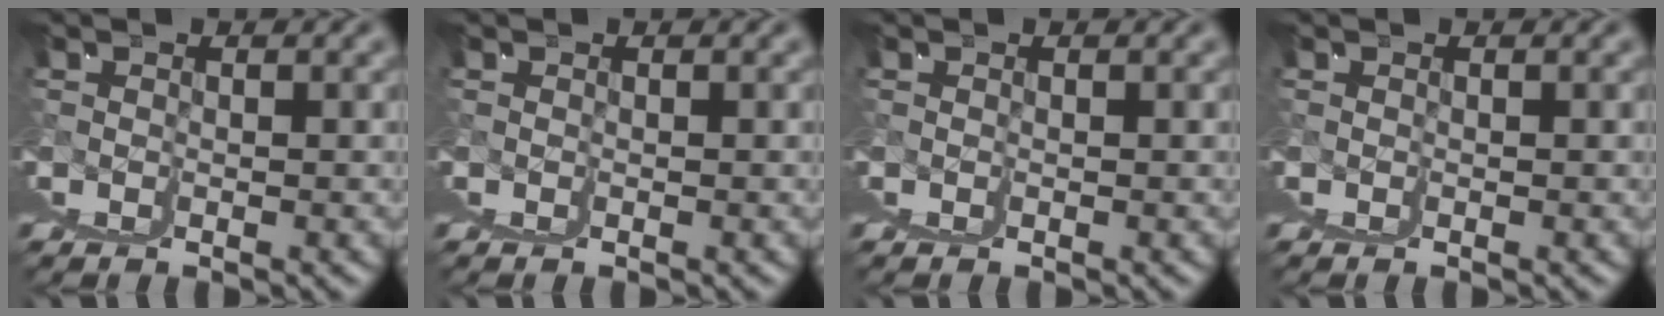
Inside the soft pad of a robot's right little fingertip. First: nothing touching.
{"total": 0.0}
{"total": 0.0}
{"total": 0.0}